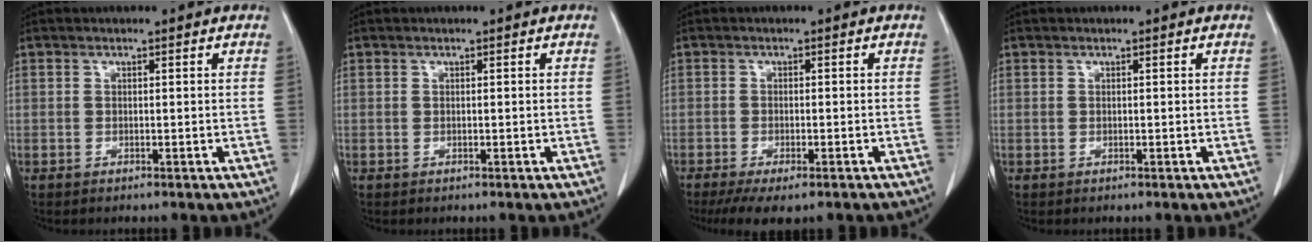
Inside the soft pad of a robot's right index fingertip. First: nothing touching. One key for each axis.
{"total": 0.0}
{"total": 8.7, "fx": -6.0, "fy": 2.8, "fz": 5.6, "tx": -0.089, "ty": -0.016, "tz": -0.090}
{"total": 0.0}